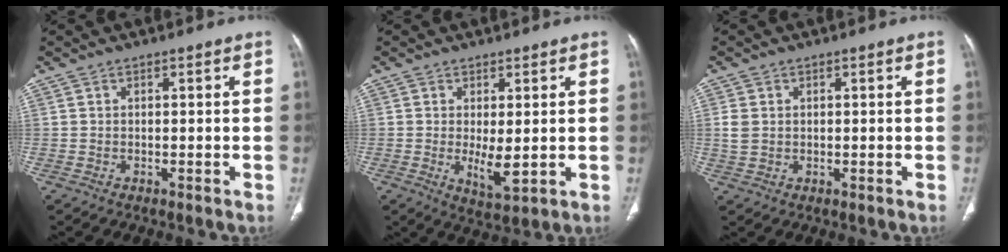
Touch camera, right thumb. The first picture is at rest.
{"total": 5.2, "force": [-0.2, 1.9, 4.8], "torque": [-0.081, -0.017, 0.006]}
{"total": 3.0, "force": [0.4, 2.3, 1.8], "torque": [-0.044, 0.003, 0.013]}